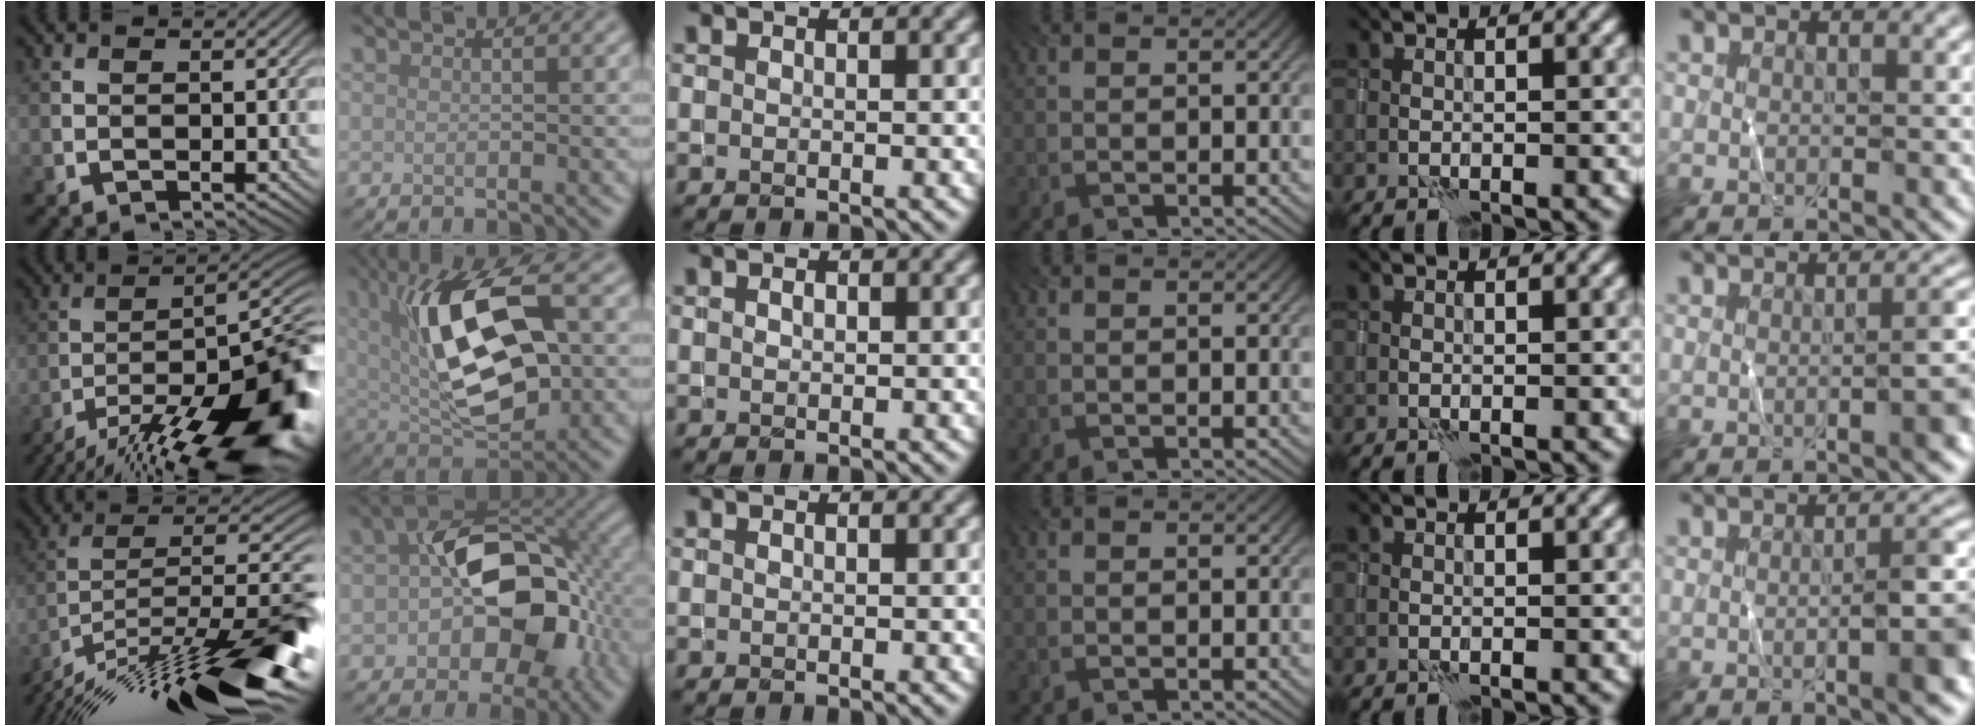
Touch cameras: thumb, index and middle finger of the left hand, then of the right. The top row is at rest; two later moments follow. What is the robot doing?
{"motion": "wrap", "object": "thread"}